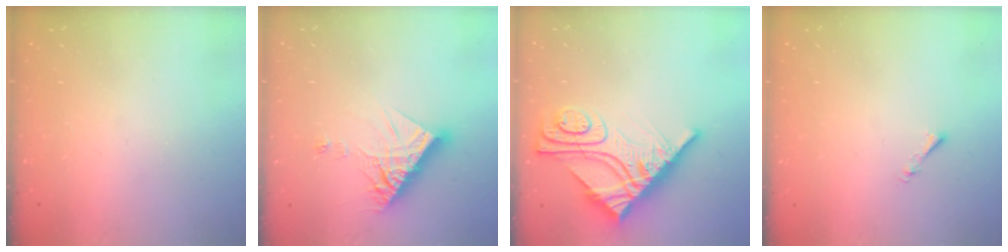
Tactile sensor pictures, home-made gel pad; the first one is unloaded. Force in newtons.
{"total": 12.4, "press": 12.3, "slide": 1.0}
{"total": 13.6, "press": 13.6, "slide": 1.3}
{"total": 0.8, "press": 0.7, "slide": 0.3}